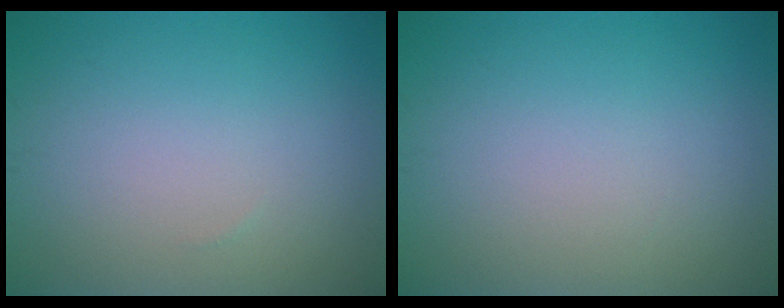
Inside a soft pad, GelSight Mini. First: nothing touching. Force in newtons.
{"total": 0.0}